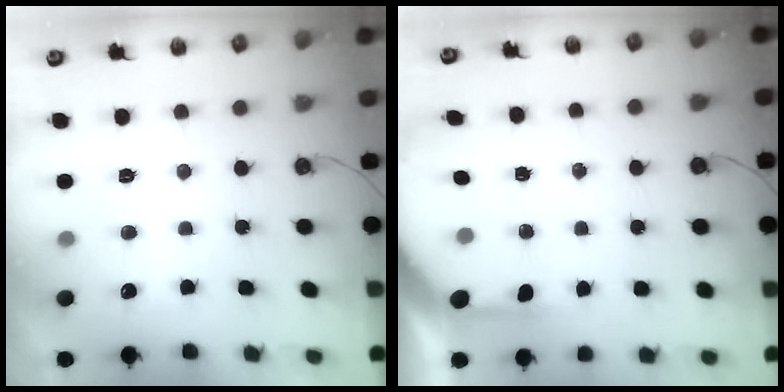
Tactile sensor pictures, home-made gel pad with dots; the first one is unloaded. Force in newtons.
{"total": 4.2, "press": 4.1, "slide": 0.4}